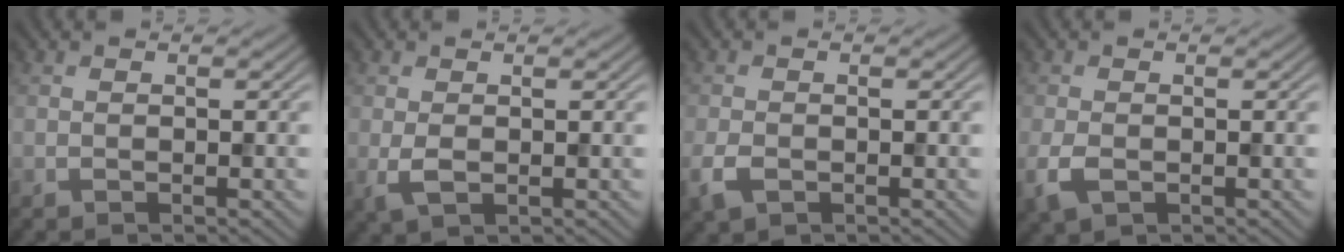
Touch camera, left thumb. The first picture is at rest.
{"total": 2.1, "force": [0.0, 1.1, 1.8], "torque": [-0.045, -0.004, 0.001]}
{"total": 3.0, "force": [-1.3, 1.8, 1.9], "torque": [-0.053, -0.010, -0.029]}
{"total": 3.3, "force": [-1.2, 2.0, 2.4], "torque": [-0.066, -0.012, -0.022]}